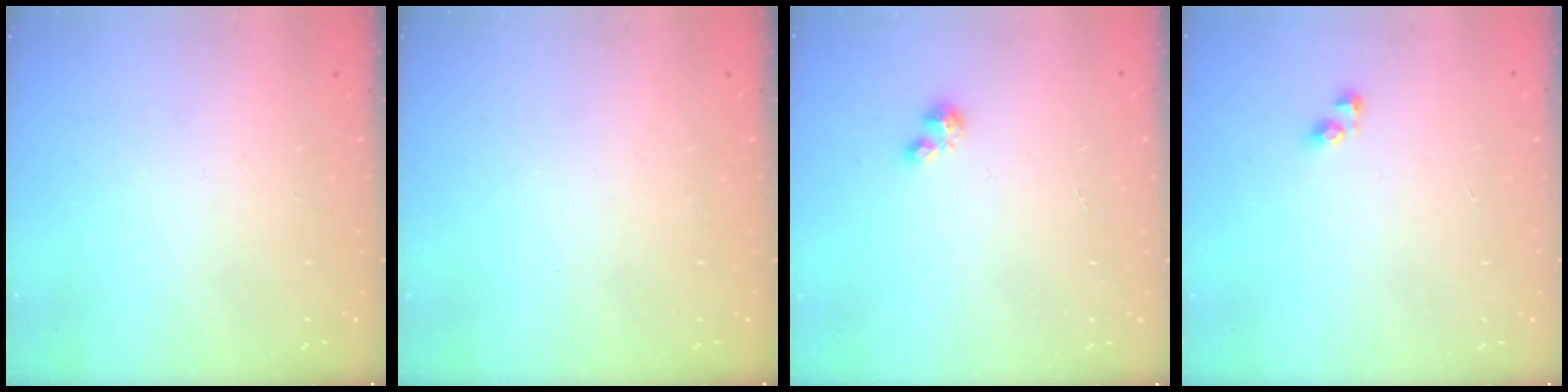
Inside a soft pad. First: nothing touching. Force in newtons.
{"total": 0.0}
{"total": 1.6, "press": 1.6, "slide": 0.2}
{"total": 3.4, "press": 3.4, "slide": 0.1}